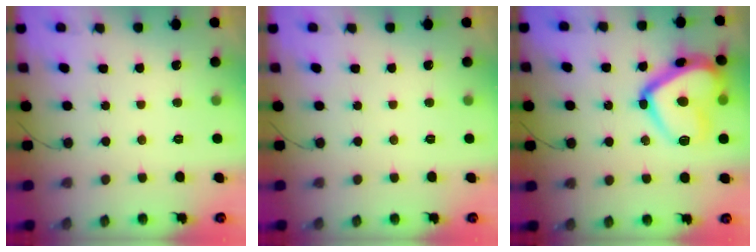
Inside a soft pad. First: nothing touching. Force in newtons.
{"total": 0.0}
{"total": 21.4, "press": 21.3, "slide": 1.8}